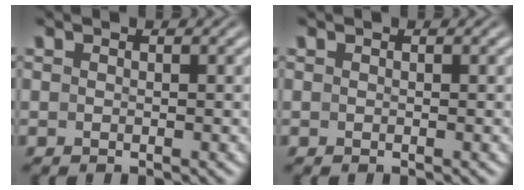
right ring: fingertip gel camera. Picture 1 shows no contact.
{"total": 0.0}